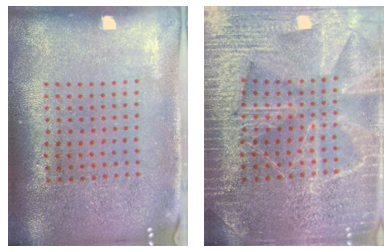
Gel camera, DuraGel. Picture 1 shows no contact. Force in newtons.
{"total": 6.6, "press": 6.5, "slide": 0.8}